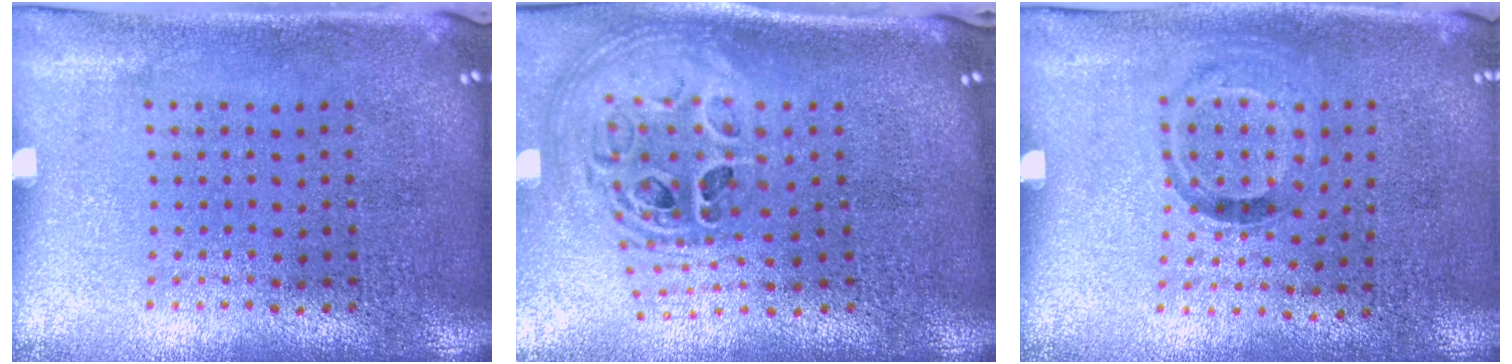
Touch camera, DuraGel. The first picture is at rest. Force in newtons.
{"total": 1.8, "press": 1.5, "slide": 1.0}
{"total": 0.9, "press": 0.6, "slide": 0.7}